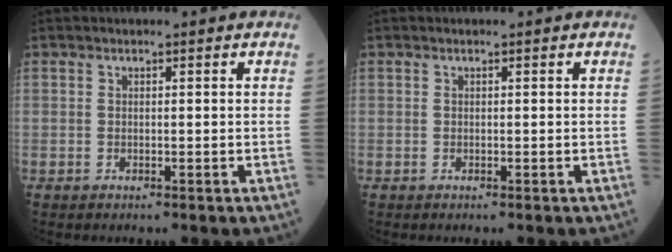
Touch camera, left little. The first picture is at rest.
{"total": 0.0}